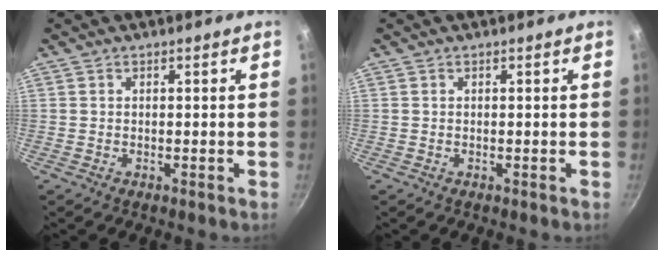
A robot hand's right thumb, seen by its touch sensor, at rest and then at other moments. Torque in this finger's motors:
{"motor_torque": [0.00, 0.00, -0.02, 0.02, 0.00]}